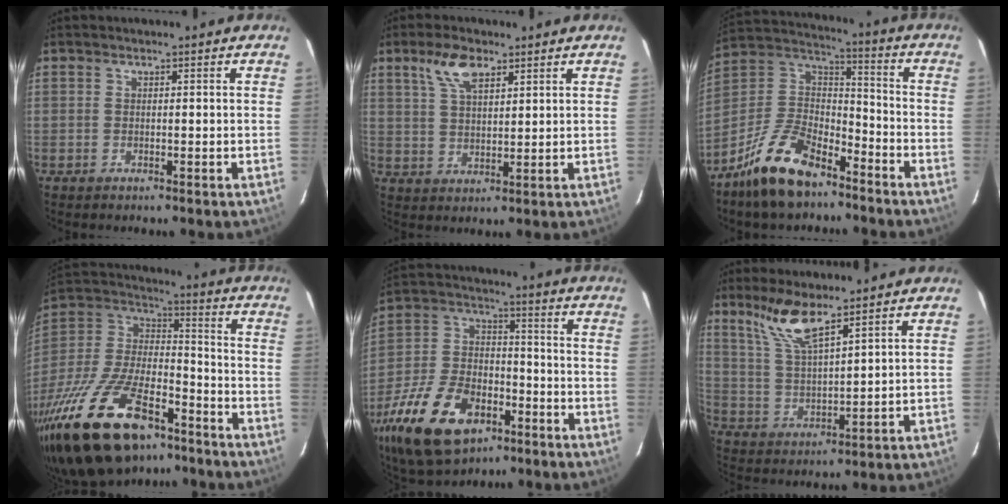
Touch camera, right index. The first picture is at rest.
{"total": 6.6, "force": [4.0, 3.0, 4.4], "torque": [-0.087, 0.013, 0.078]}
{"total": 17.2, "force": [-12.1, 7.5, 9.7], "torque": [-0.211, 0.015, -0.224]}
{"total": 32.0, "force": [-21.5, 13.7, 19.4], "torque": [-0.402, -0.025, -0.348]}
{"total": 22.6, "force": [-12.4, 12.4, 14.3], "torque": [-0.313, -0.008, -0.210]}
{"total": 8.7, "force": [6.4, 1.4, 5.6], "torque": [-0.114, 0.003, 0.138]}